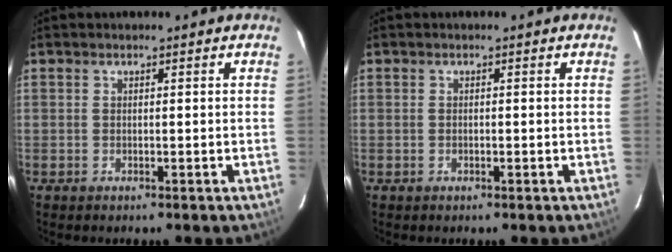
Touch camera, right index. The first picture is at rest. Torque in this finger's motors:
{"motor_torque": [-0.21, 0.09, 0.04, 0.00]}